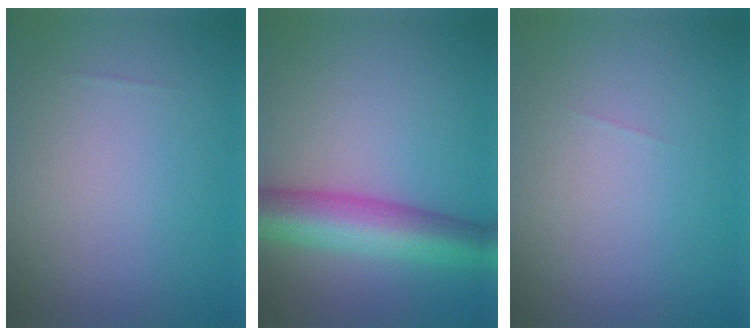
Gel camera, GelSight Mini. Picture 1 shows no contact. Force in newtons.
{"total": 8.0, "press": 8.0, "slide": 0.3}
{"total": 0.0}